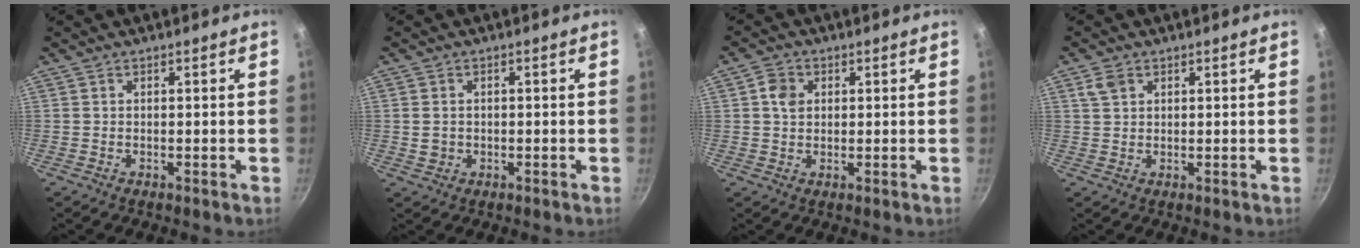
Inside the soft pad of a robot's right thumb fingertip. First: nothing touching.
{"total": 2.4, "force": [-0.3, 2.1, 1.2], "torque": [-0.019, 0.005, -0.004]}
{"total": 3.9, "force": [0.9, 3.1, 2.1], "torque": [-0.026, 0.004, 0.012]}
{"total": 2.9, "force": [1.4, 2.1, 1.5], "torque": [-0.020, 0.000, 0.028]}